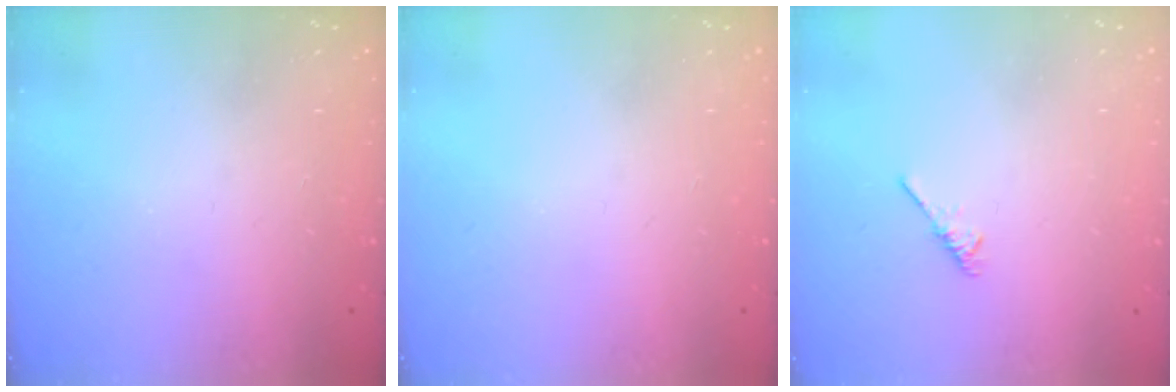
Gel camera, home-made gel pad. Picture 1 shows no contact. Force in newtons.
{"total": 0.0}
{"total": 1.9, "press": 1.8, "slide": 0.5}